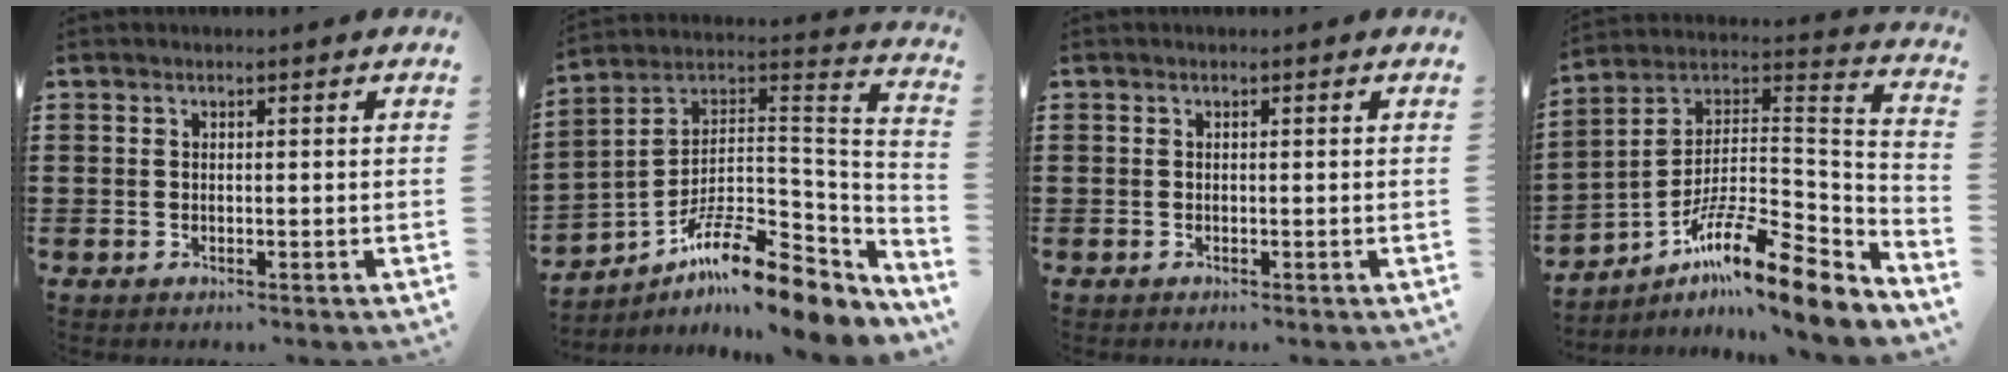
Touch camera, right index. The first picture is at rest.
{"total": 11.5, "force": [-8.6, 2.9, 7.0], "torque": [-0.124, 0.010, -0.164]}
{"total": 0.0}
{"total": 12.6, "force": [-9.2, 1.9, 8.5], "torque": [-0.146, 0.008, -0.175]}